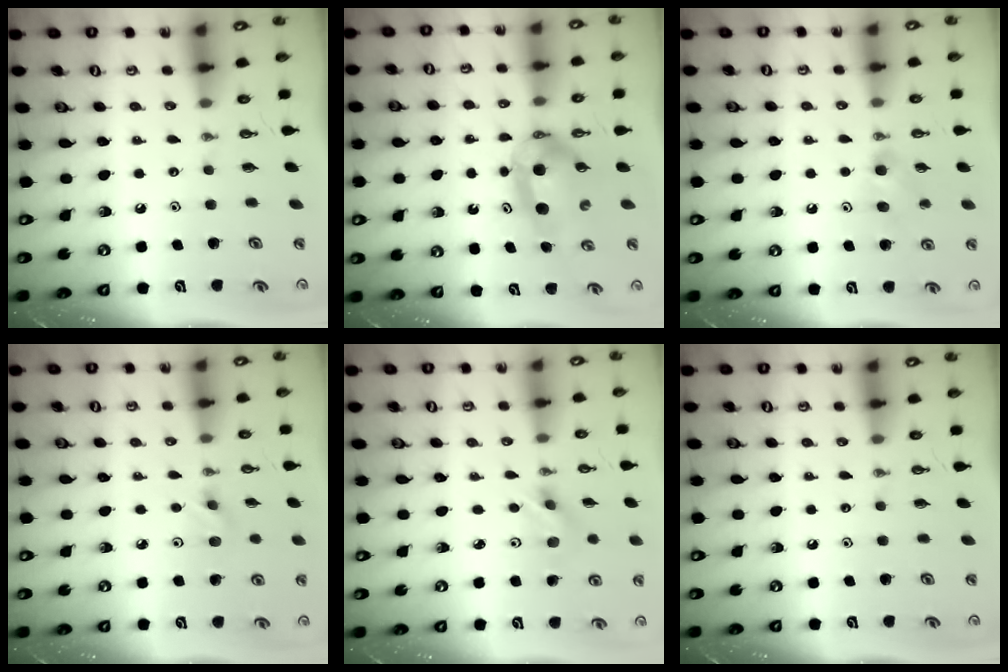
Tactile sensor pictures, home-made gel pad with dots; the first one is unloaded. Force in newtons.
{"total": 5.8, "press": 5.5, "slide": 2.1}
{"total": 7.2, "press": 3.9, "slide": 6.0}
{"total": 4.1, "press": 4.0, "slide": 1.1}
{"total": 3.8, "press": 3.0, "slide": 2.3}
{"total": 0.0}